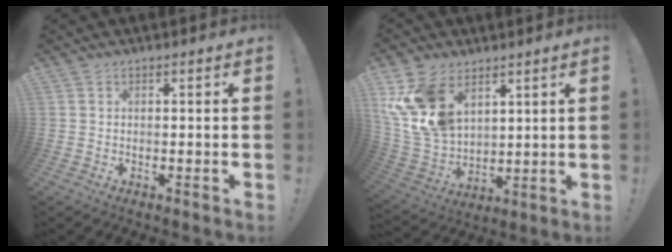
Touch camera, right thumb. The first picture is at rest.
{"total": 16.0, "force": [8.1, 10.5, 9.1], "torque": [-0.192, -0.047, 0.157]}